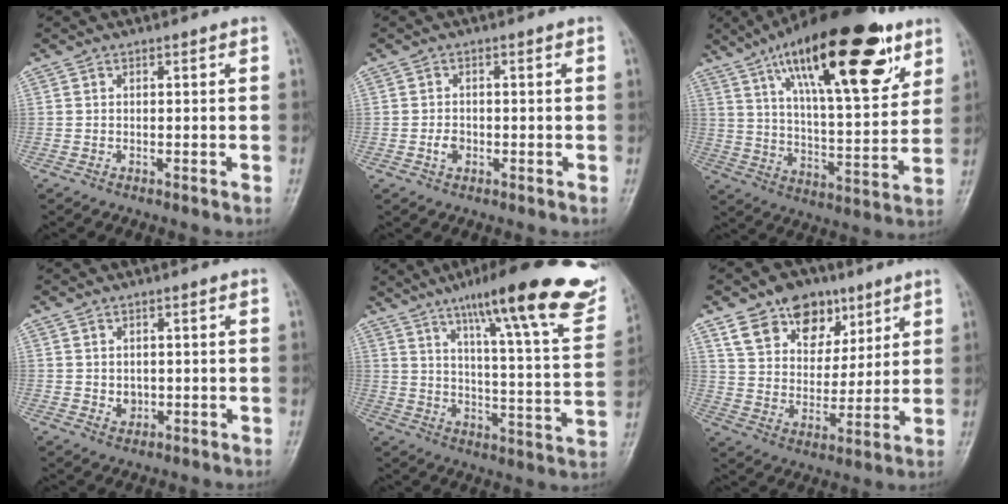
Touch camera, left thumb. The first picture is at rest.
{"total": 2.7, "force": [-0.8, 2.1, 1.5], "torque": [-0.018, 0.006, -0.016]}
{"total": 27.5, "force": [15.0, 9.2, 21.1], "torque": [-0.310, -0.034, 0.242]}
{"total": 2.3, "force": [0.0, 1.9, 1.2], "torque": [-0.012, -0.001, 0.007]}
{"total": 27.3, "force": [18.7, 4.3, 19.5], "torque": [-0.253, -0.070, 0.255]}
{"total": 14.2, "force": [8.5, 9.5, 6.1], "torque": [-0.060, -0.035, 0.148]}